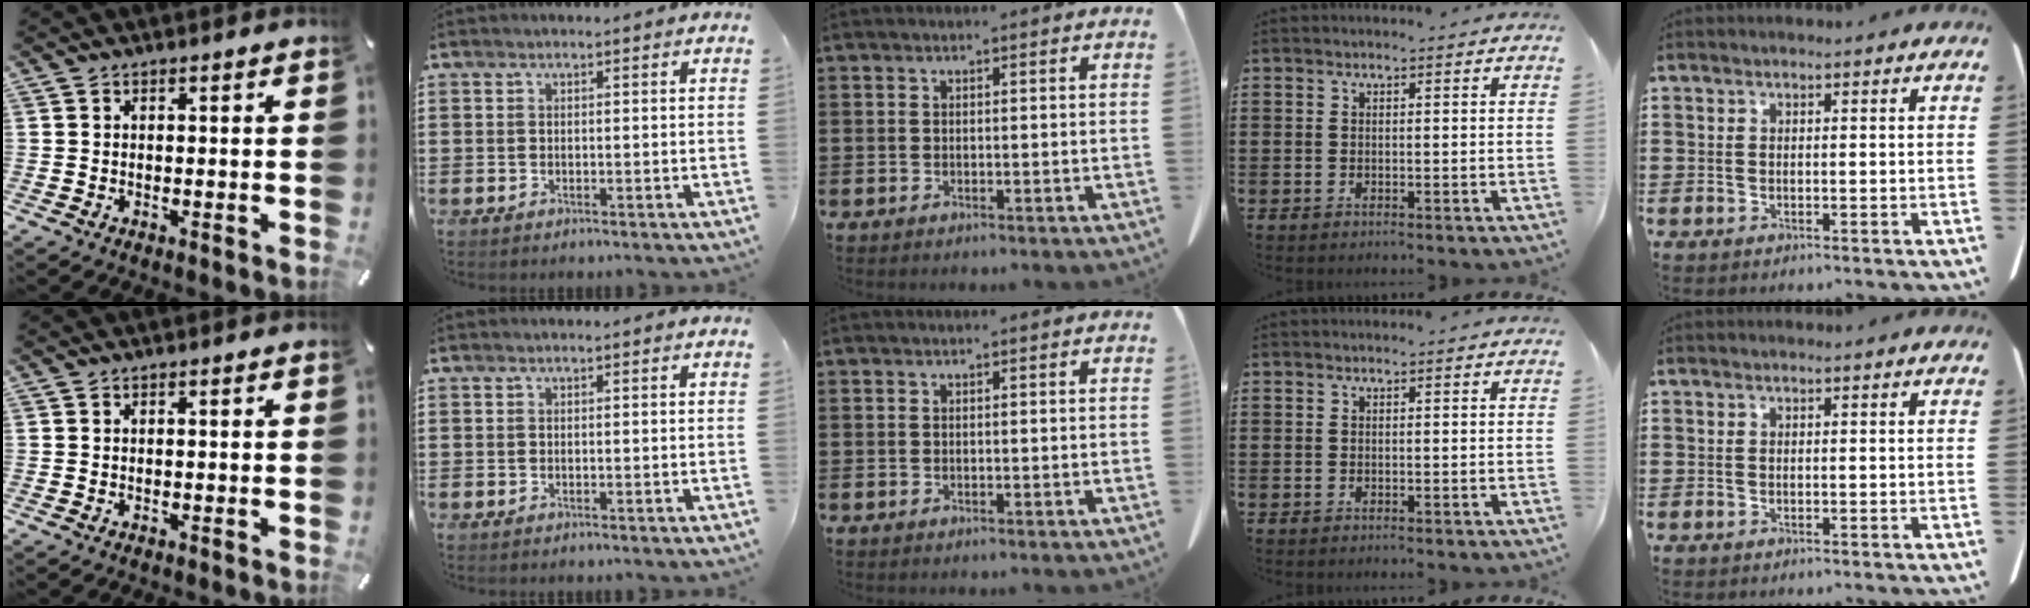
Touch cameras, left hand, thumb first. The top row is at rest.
{}